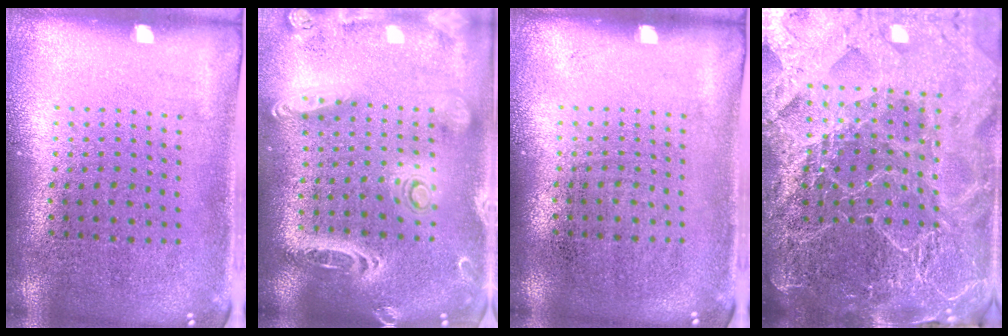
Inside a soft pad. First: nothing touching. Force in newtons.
{"total": 2.5, "press": 2.2, "slide": 1.1}
{"total": 0.0}
{"total": 6.2, "press": 5.4, "slide": 3.1}